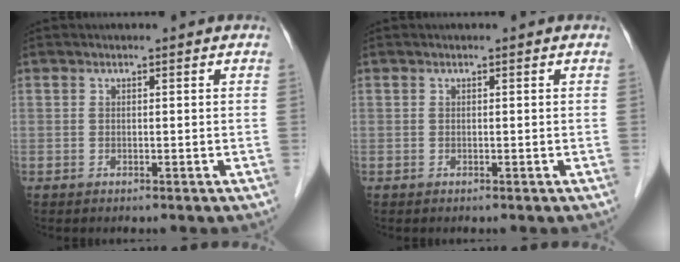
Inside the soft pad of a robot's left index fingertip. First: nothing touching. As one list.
[{"total": 0.0}]